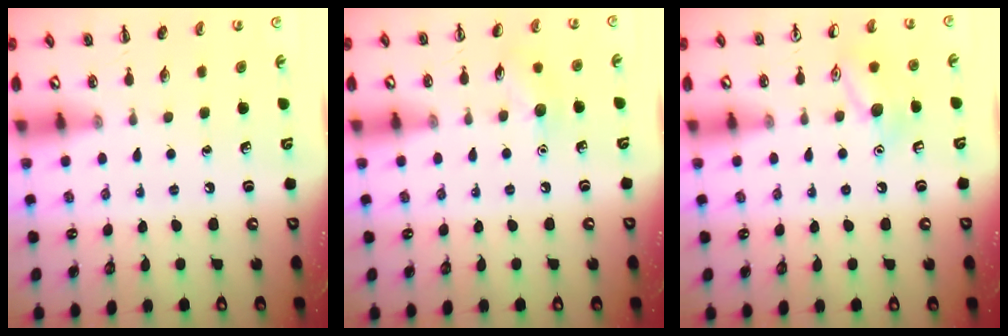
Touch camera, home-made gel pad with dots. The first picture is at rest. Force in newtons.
{"total": 6.6, "press": 6.4, "slide": 1.5}
{"total": 9.9, "press": 9.9, "slide": 0.8}